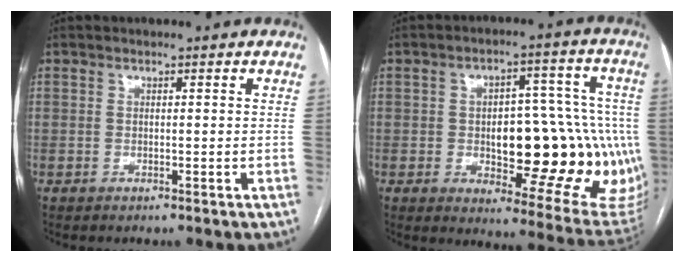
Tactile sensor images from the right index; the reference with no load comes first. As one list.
[{"total": 23.2, "force": [-2.7, 8.5, 21.3], "torque": [-0.195, 0.028, -0.004]}]